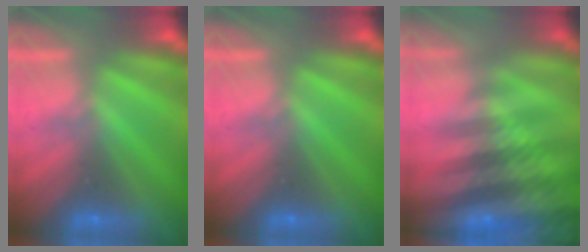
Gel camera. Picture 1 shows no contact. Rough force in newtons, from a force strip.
{"total": 0.0}
{"total": 9.6}